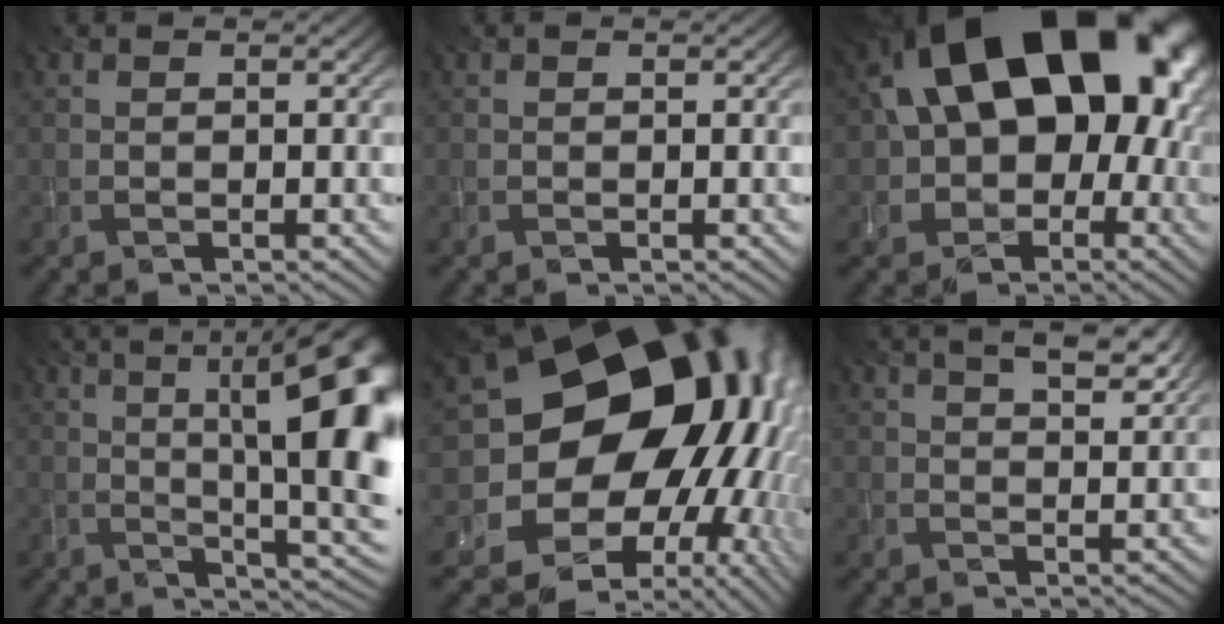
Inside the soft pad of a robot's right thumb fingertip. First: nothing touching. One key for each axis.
{"total": 0.0}
{"total": 22.7, "fx": 3.9, "fy": 15.7, "fz": 16.0, "tx": -0.236, "ty": 0.013, "tz": 0.060}
{"total": 17.3, "fx": 3.1, "fy": 5.6, "fz": 16.0, "tx": -0.192, "ty": 0.019, "tz": 0.044}
{"total": 23.1, "fx": 3.2, "fy": 18.6, "fz": 13.4, "tx": -0.223, "ty": -0.016, "tz": 0.060}
{"total": 6.6, "fx": 4.1, "fy": 2.2, "fz": 4.7, "tx": -0.071, "ty": 0.009, "tz": 0.061}